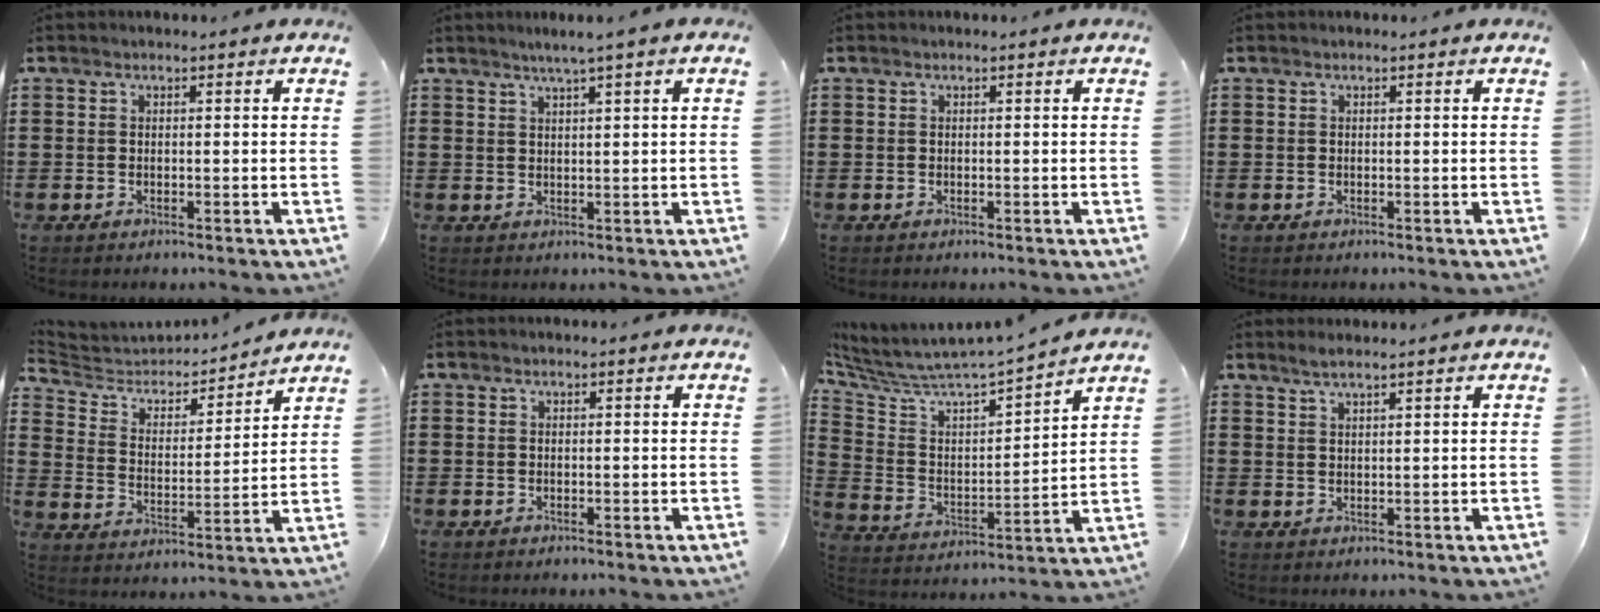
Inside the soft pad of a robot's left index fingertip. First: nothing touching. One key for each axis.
{"total": 2.3, "fx": 1.5, "fy": -0.5, "fz": 1.7, "tx": -0.034, "ty": -0.002, "tz": 0.026}
{"total": 0.0}
{"total": 0.0}
{"total": 4.4, "fx": 4.1, "fy": 1.7, "fz": 0.4, "tx": -0.040, "ty": -0.032, "tz": 0.062}
{"total": 0.0}
{"total": 5.4, "fx": 5.1, "fy": 0.4, "fz": 1.7, "tx": -0.066, "ty": -0.054, "tz": 0.078}
{"total": 1.9, "fx": 1.7, "fy": -0.2, "fz": 0.8, "tx": -0.019, "ty": 0.001, "tz": 0.032}